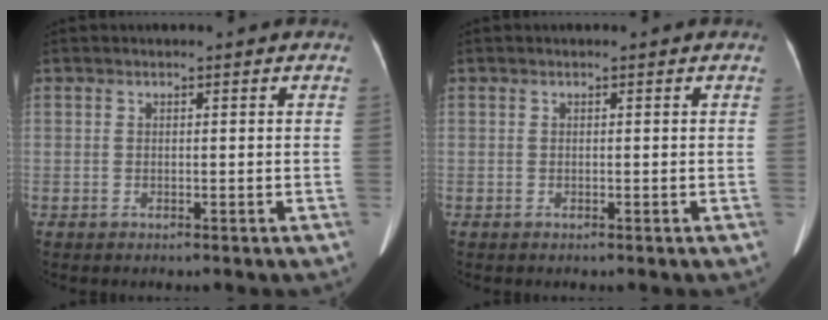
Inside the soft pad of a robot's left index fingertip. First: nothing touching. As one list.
[{"total": 0.0}]